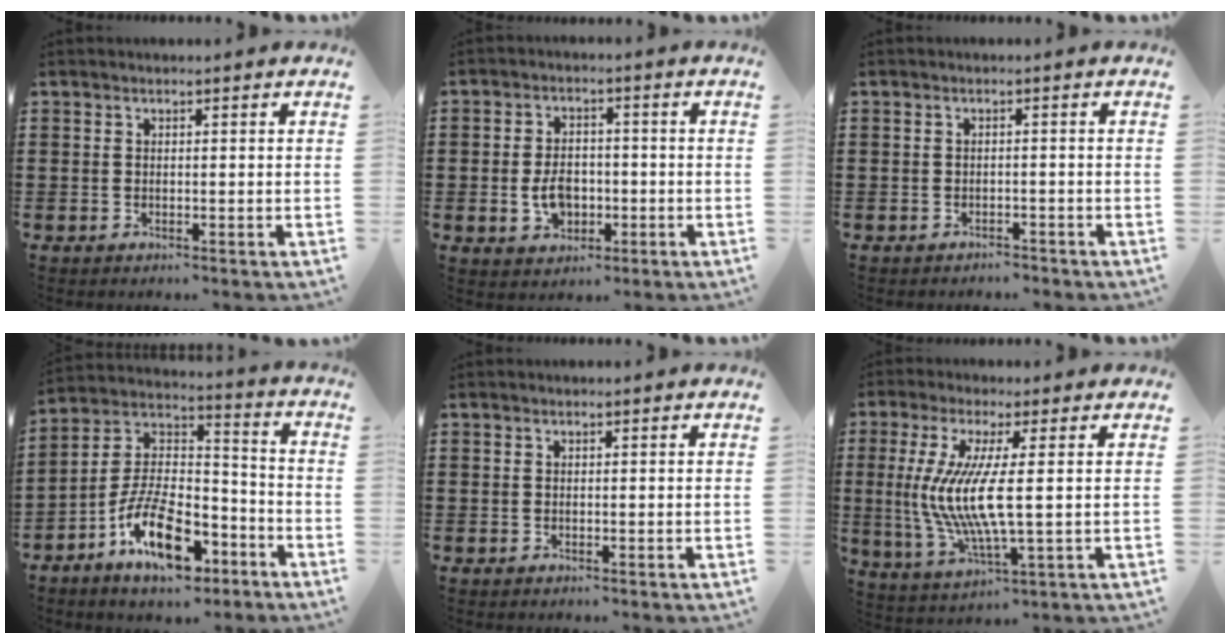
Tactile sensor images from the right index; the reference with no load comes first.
{"total": 5.0, "force": [-1.1, 3.6, 3.4], "torque": [-0.067, -0.001, -0.024]}
{"total": 1.3, "force": [-1.2, 0.3, 0.0], "torque": [-0.007, 0.002, -0.028]}
{"total": 13.8, "force": [-8.1, 5.8, 9.6], "torque": [-0.189, 0.024, -0.150]}
{"total": 0.0}
{"total": 9.7, "force": [0.7, 1.3, 9.6], "torque": [-0.222, -0.023, 0.002]}